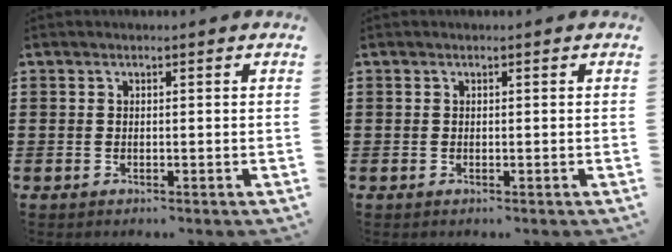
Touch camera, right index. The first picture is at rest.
{"total": 0.0}